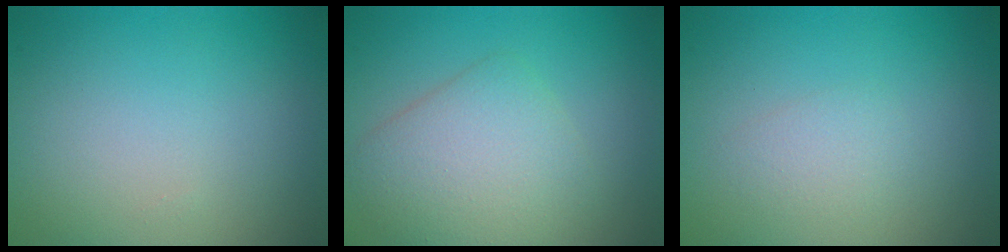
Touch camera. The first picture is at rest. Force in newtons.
{"total": 4.5, "press": 4.5, "slide": 0.2}
{"total": 1.4, "press": 1.4, "slide": 0.0}